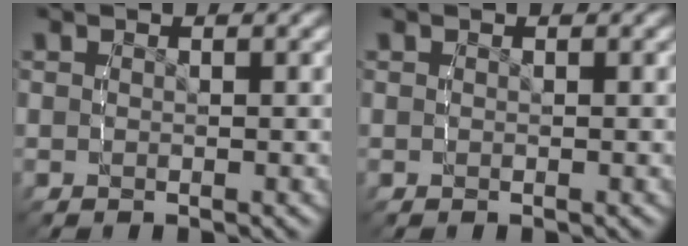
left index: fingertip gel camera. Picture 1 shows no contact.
{"total": 0.0}